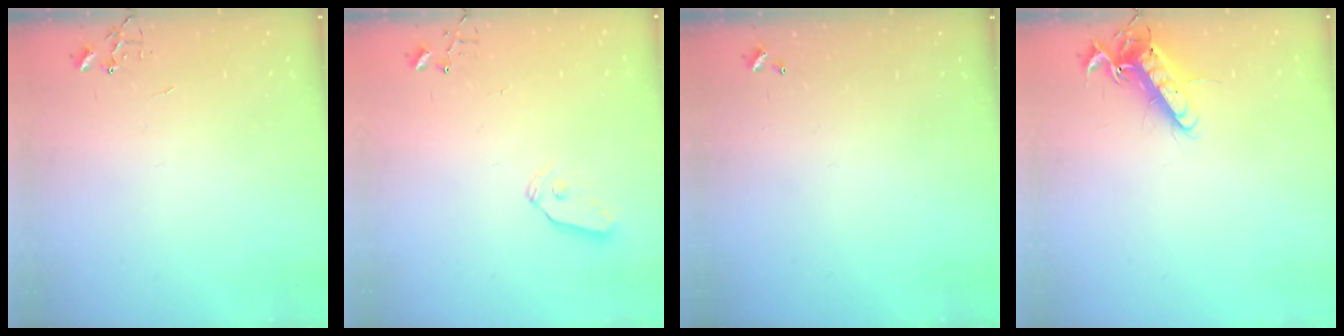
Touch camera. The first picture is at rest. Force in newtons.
{"total": 6.3, "press": 6.3, "slide": 0.1}
{"total": 0.0}
{"total": 13.2, "press": 13.2, "slide": 1.3}